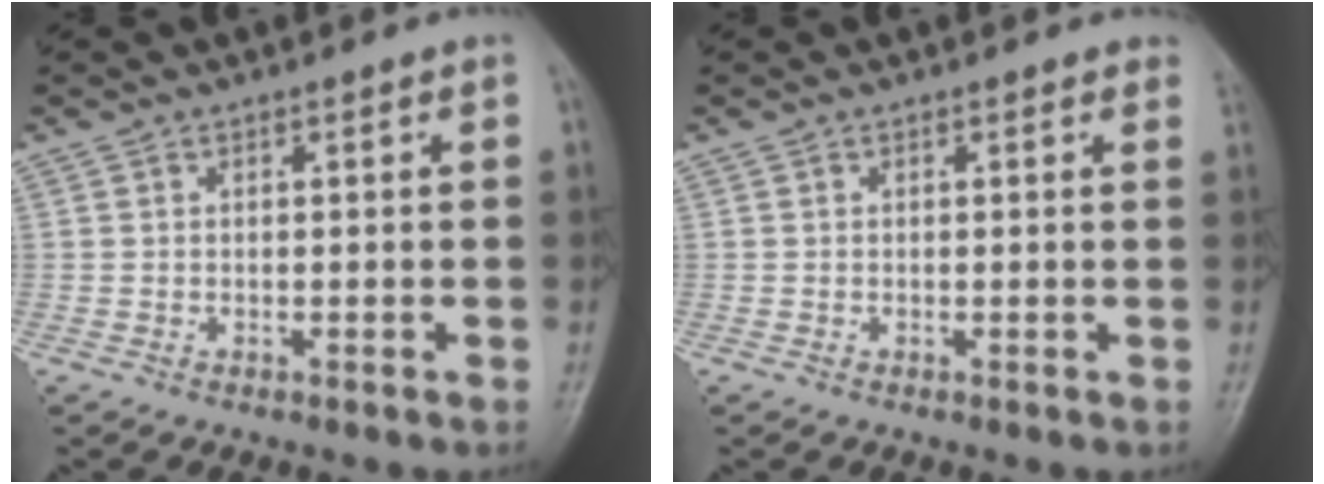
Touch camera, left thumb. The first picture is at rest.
{"total": 0.9, "force": [0.8, 0.3, 0.4], "torque": [0.000, -0.002, -0.001]}